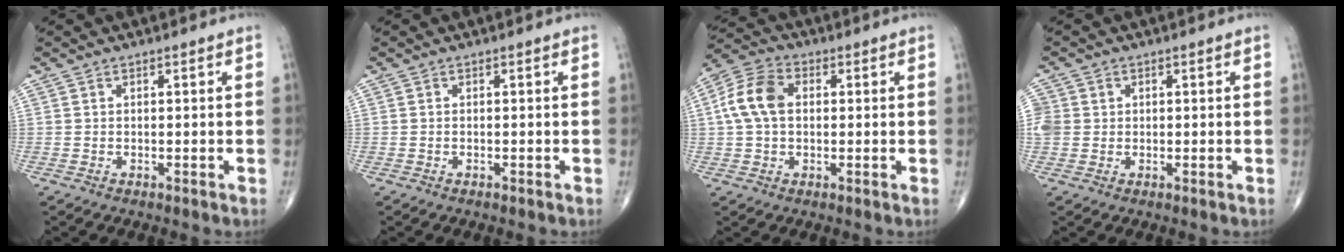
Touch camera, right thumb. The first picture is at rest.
{"total": 0.0}
{"total": 9.3, "force": [1.1, 6.2, 6.8], "torque": [-0.139, 0.024, 0.015]}
{"total": 5.6, "force": [1.0, 5.1, 2.0], "torque": [-0.049, 0.012, 0.024]}